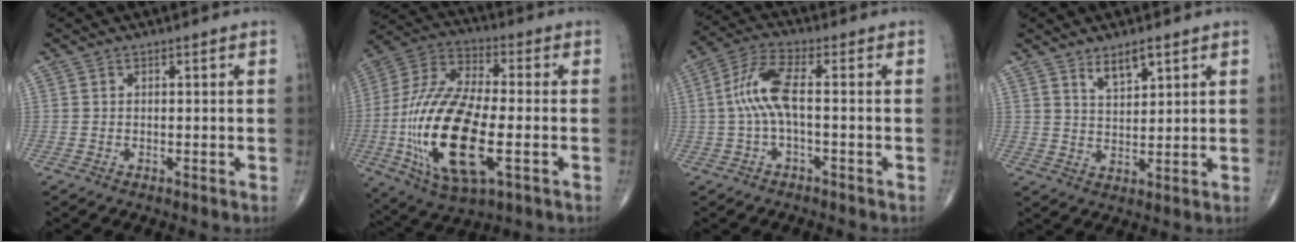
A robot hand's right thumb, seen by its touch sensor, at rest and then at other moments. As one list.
[{"total": 23.6, "force": [-4.9, 9.7, 21.0], "torque": [-0.444, 0.007, -0.077]}, {"total": 8.1, "force": [-0.3, 2.4, 7.8], "torque": [-0.183, 0.028, -0.010]}, {"total": 4.9, "force": [3.3, 1.7, 3.2], "torque": [-0.046, -0.026, 0.062]}]